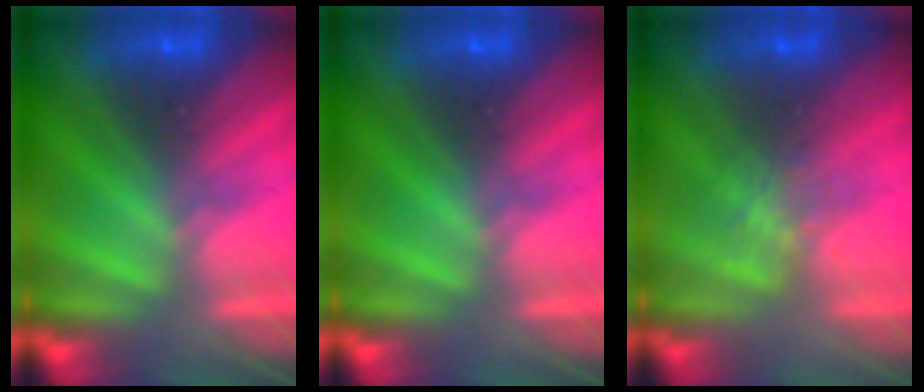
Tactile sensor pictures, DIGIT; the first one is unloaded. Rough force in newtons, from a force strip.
{"total": 0.0}
{"total": 2.2}